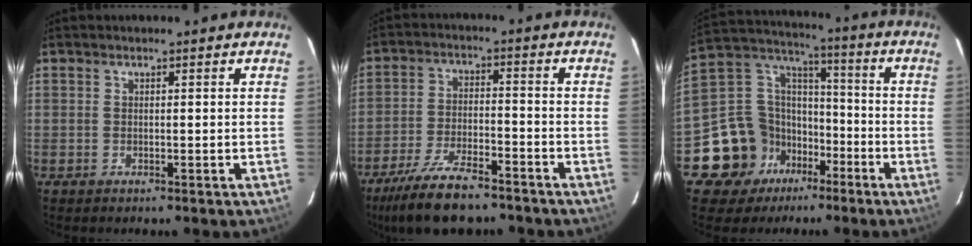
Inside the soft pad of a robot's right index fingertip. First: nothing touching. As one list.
[{"total": 14.3, "force": [-11.5, 4.3, 7.4], "torque": [-0.168, -0.018, -0.199]}, {"total": 14.7, "force": [-8.2, 11.6, 3.8], "torque": [-0.107, 0.057, -0.130]}]